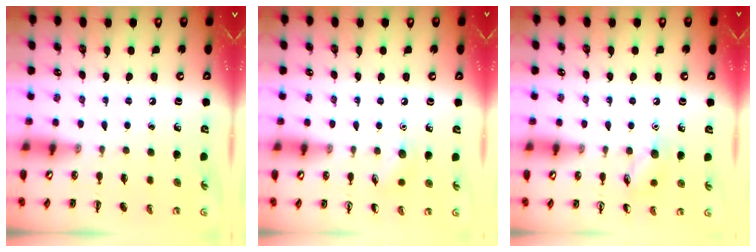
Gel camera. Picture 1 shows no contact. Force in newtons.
{"total": 4.8, "press": 4.5, "slide": 1.5}
{"total": 6.6, "press": 6.5, "slide": 1.2}